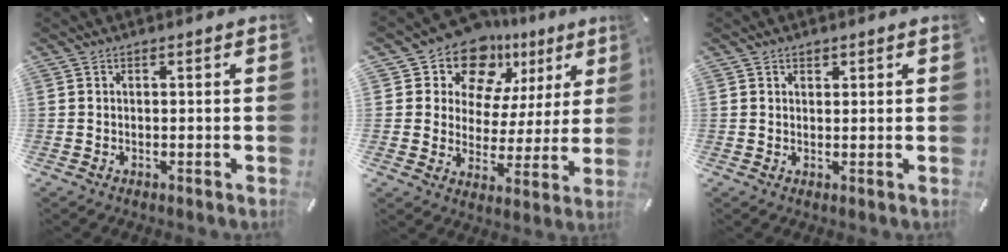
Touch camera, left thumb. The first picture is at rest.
{"total": 12.8, "force": [8.9, 8.5, 3.6], "torque": [-0.062, -0.068, 0.163]}
{"total": 1.0, "force": [0.7, 0.7, 0.2], "torque": [0.004, -0.003, 0.012]}